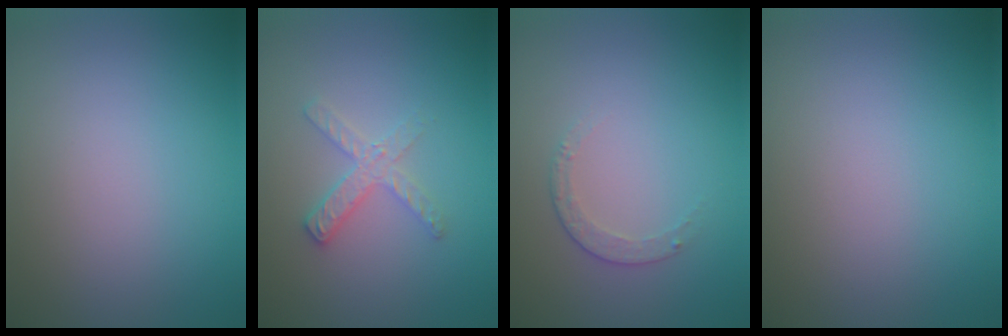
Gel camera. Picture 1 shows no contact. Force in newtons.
{"total": 2.2, "press": 2.2, "slide": 0.3}
{"total": 1.2, "press": 0.9, "slide": 0.9}
{"total": 0.0}